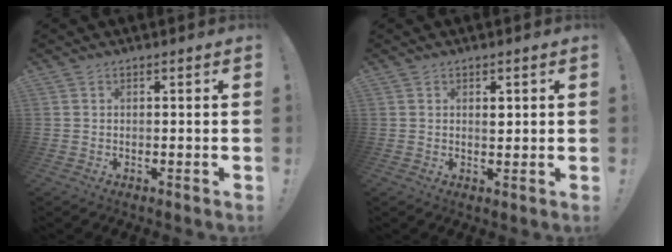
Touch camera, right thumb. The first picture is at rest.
{"total": 1.8, "force": [0.9, 1.1, 1.0], "torque": [0.001, -0.006, 0.011]}